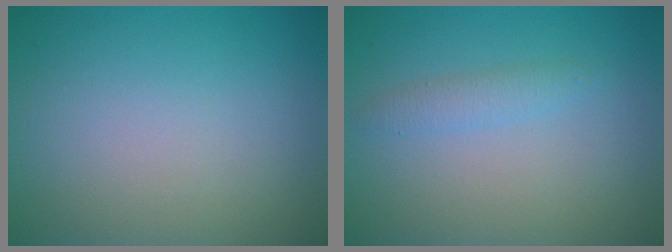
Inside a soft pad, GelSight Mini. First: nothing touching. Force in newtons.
{"total": 1.4, "press": 1.4, "slide": 0.0}